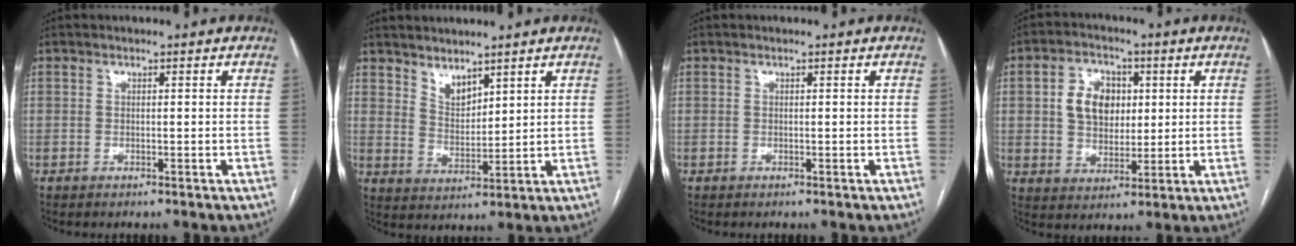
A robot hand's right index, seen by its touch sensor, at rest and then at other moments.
{"total": 4.4, "force": [3.6, 1.8, 1.8], "torque": [-0.035, -0.004, 0.079]}
{"total": 0.0}
{"total": 8.5, "force": [1.9, 6.2, 5.5], "torque": [-0.109, 0.020, 0.039]}